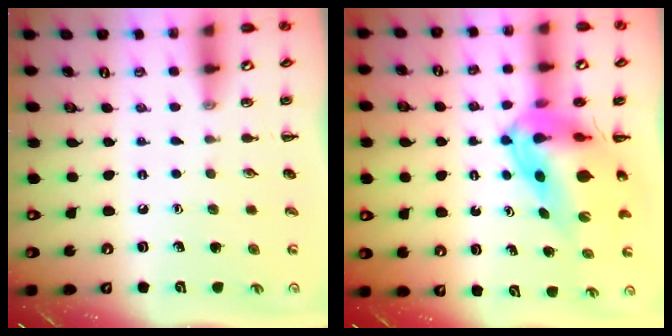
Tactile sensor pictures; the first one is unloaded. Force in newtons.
{"total": 12.2, "press": 11.7, "slide": 3.5}